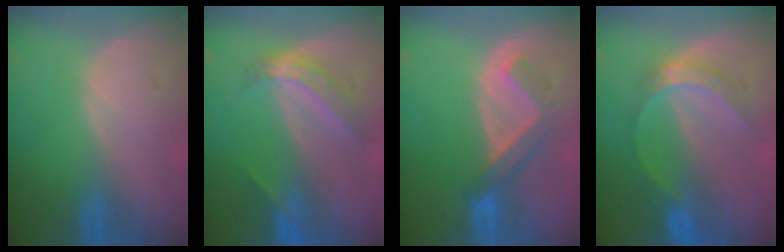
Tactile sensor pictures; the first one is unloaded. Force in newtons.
{"total": 5.9, "press": 4.9, "slide": 3.3}
{"total": 5.1, "press": 4.8, "slide": 1.6}
{"total": 6.7, "press": 5.7, "slide": 3.4}